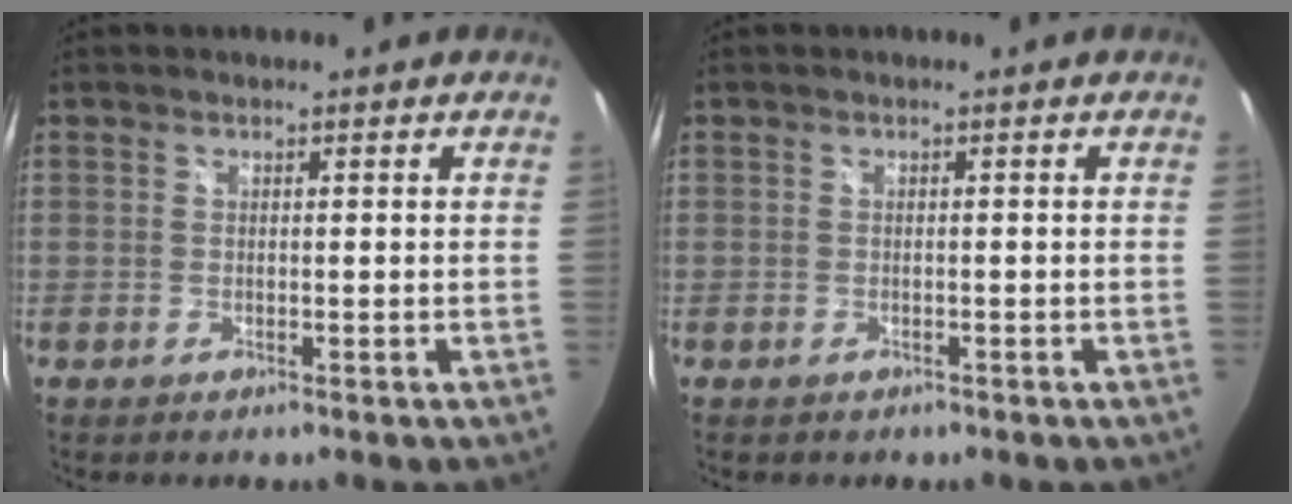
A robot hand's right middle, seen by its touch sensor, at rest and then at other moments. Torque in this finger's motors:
{"motor_torque": [-0.58, 0.04, -0.05, -0.01]}